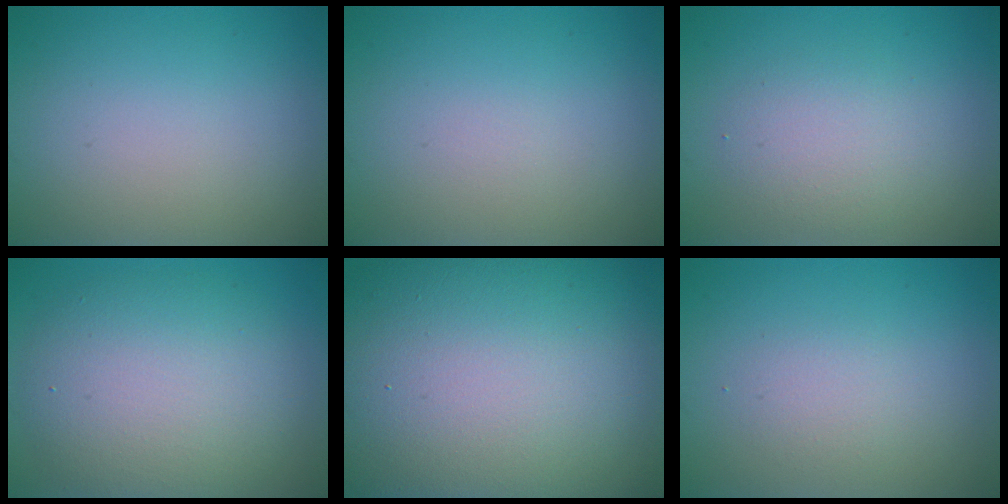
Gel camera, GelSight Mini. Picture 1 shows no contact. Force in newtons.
{"total": 0.0}
{"total": 2.6, "press": 2.6, "slide": 0.1}
{"total": 7.2, "press": 7.2, "slide": 0.3}
{"total": 21.2, "press": 21.1, "slide": 1.4}
{"total": 1.4, "press": 1.4, "slide": 0.0}